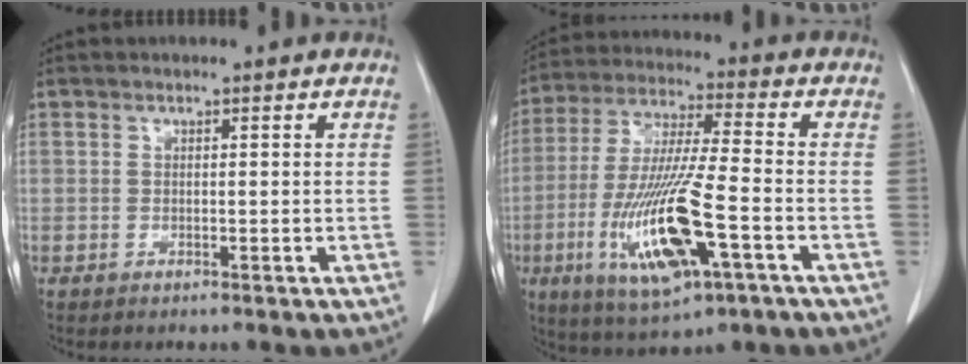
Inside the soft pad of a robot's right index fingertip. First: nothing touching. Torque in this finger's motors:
{"motor_torque": [2.10, -0.04, 0.62, 0.21]}